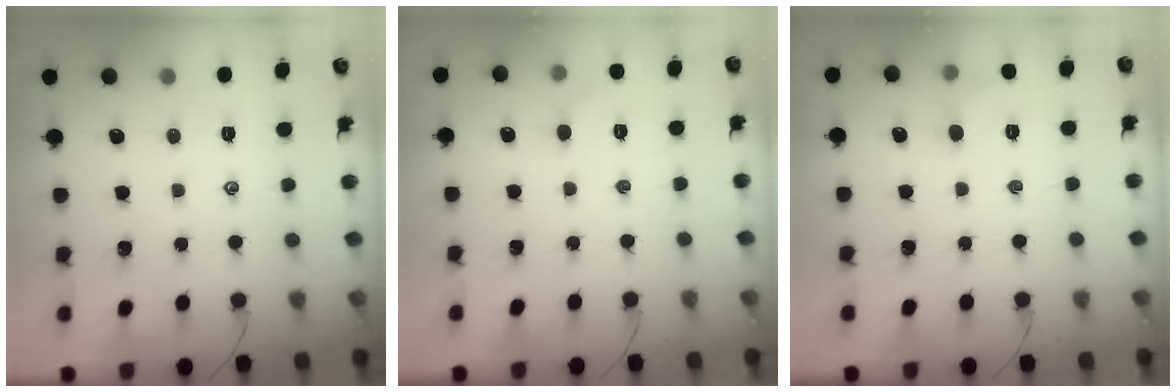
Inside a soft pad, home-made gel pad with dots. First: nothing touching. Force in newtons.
{"total": 5.0, "press": 4.7, "slide": 1.6}
{"total": 5.5, "press": 5.2, "slide": 1.9}